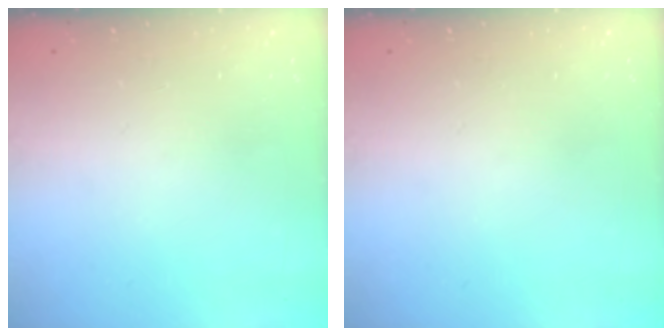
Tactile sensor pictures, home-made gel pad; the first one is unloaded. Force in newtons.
{"total": 0.0}